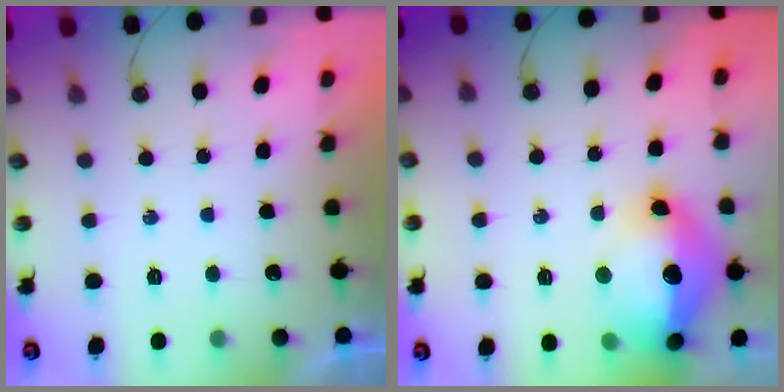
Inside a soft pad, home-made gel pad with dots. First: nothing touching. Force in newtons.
{"total": 19.2, "press": 19.1, "slide": 1.9}